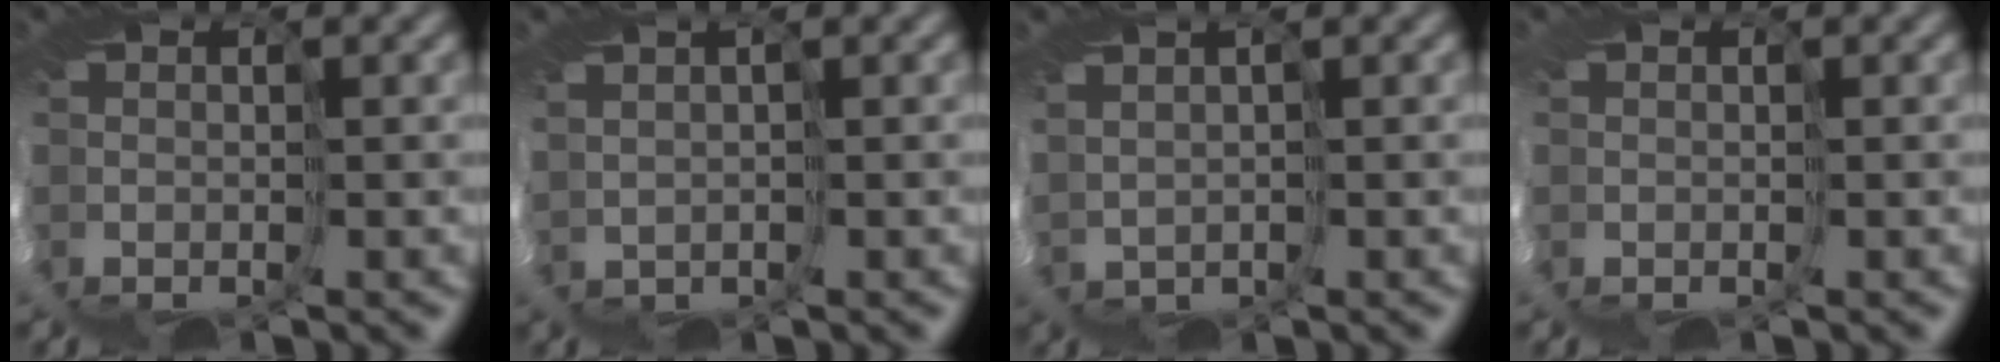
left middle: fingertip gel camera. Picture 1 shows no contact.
{"total": 2.2, "force": [1.0, -1.1, -1.6], "torque": [0.032, -0.001, 0.025]}
{"total": 2.3, "force": [1.5, -0.7, -1.7], "torque": [0.031, -0.004, 0.039]}
{"total": 1.7, "force": [-0.3, 1.3, 1.1], "torque": [-0.014, 0.006, -0.007]}